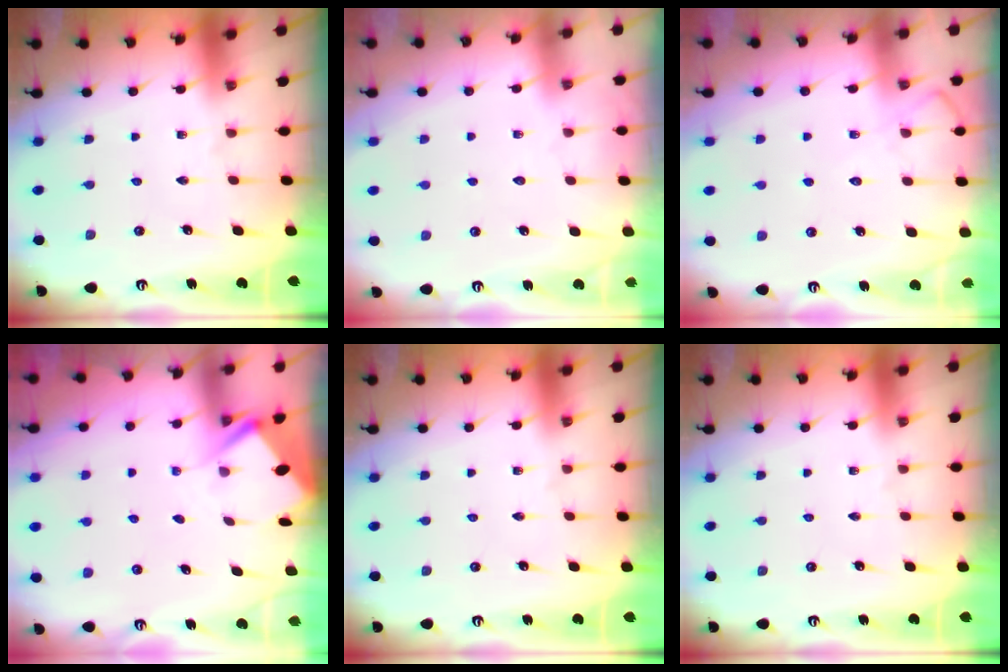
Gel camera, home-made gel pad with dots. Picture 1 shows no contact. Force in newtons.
{"total": 3.2, "press": 3.2, "slide": 0.4}
{"total": 8.6, "press": 8.5, "slide": 1.0}
{"total": 2.6, "press": 2.6, "slide": 0.1}
{"total": 0.0}
{"total": 0.0}